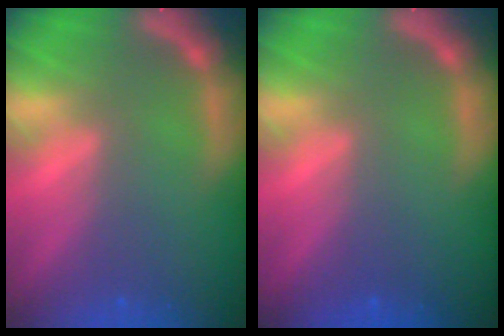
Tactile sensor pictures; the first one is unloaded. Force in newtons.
{"total": 0.0}